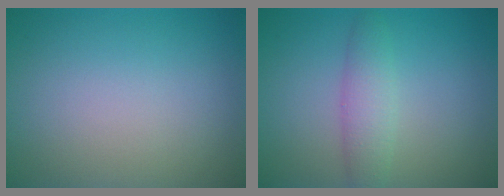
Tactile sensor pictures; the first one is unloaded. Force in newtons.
{"total": 2.7, "press": 2.7, "slide": 0.1}